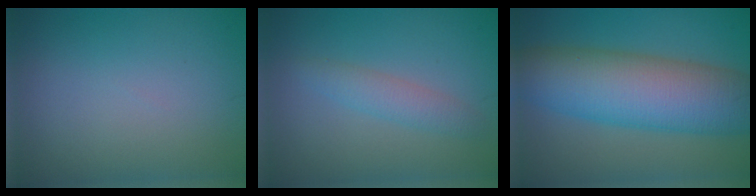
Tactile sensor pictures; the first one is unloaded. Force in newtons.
{"total": 2.1, "press": 2.1, "slide": 0.1}
{"total": 10.8, "press": 10.8, "slide": 0.3}